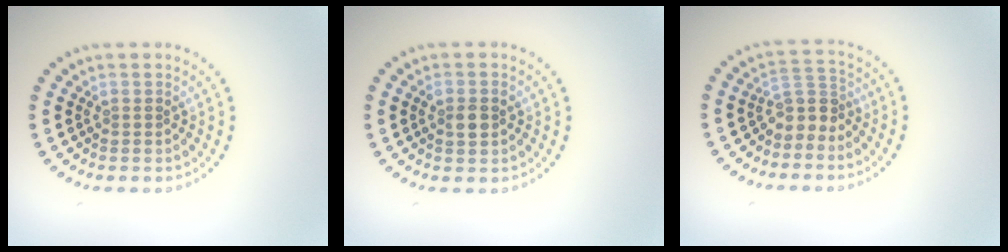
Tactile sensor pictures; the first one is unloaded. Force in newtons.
{"total": 1.7, "press": 1.7, "slide": 0.3}
{"total": 2.8, "press": 2.0, "slide": 1.9}